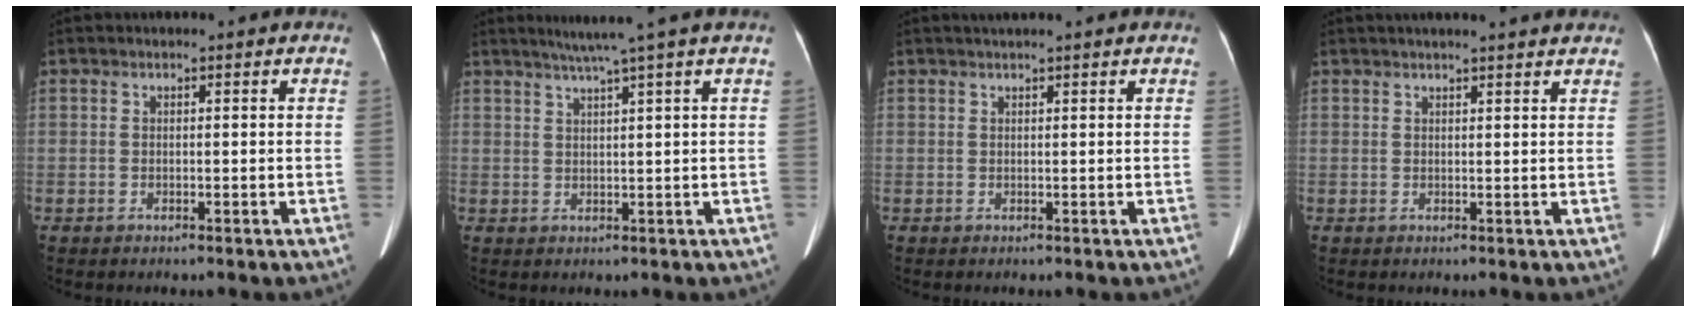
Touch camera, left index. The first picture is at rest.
{"total": 5.1, "force": [3.5, -1.7, 3.3], "torque": [-0.052, 0.009, 0.062]}
{"total": 1.9, "force": [1.5, -0.3, 1.1], "torque": [-0.013, 0.019, 0.029]}
{"total": 9.2, "force": [8.2, 0.5, 4.3], "torque": [-0.059, 0.027, 0.089]}